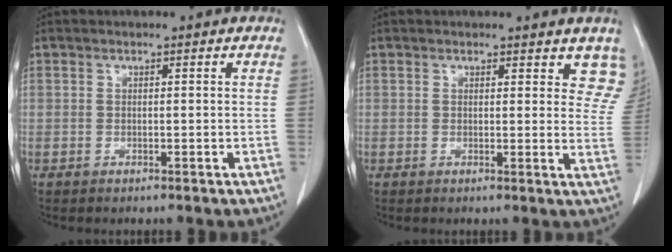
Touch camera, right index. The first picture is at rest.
{"total": 6.6, "force": [5.7, 2.5, 2.1], "torque": [0.003, -0.018, 0.047]}